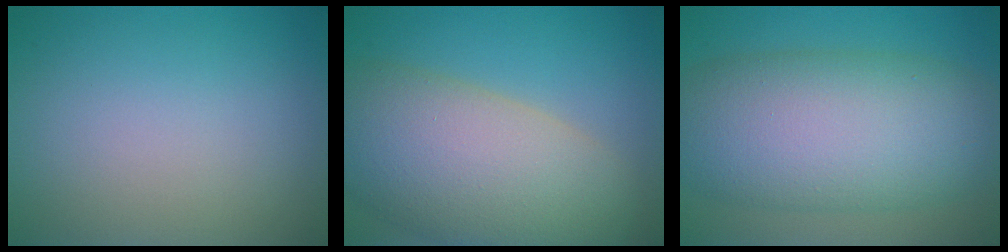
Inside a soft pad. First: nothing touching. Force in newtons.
{"total": 11.8, "press": 11.8, "slide": 0.9}
{"total": 12.0, "press": 12.0, "slide": 0.3}